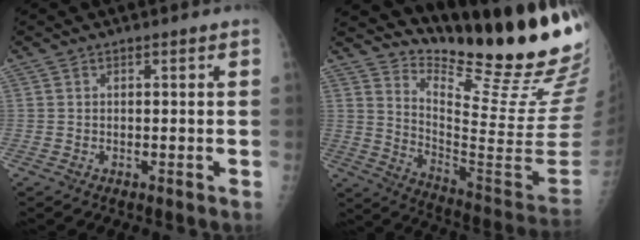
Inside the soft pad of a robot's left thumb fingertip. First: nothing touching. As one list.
[{"total": 24.1, "force": [20.5, 2.3, 12.5], "torque": [-0.160, -0.197, 0.297]}]